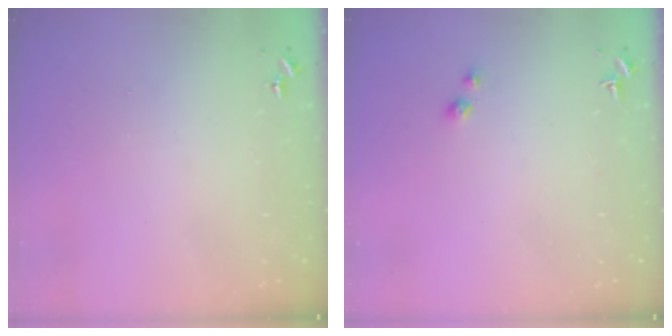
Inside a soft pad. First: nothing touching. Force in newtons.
{"total": 2.9, "press": 2.8, "slide": 0.4}